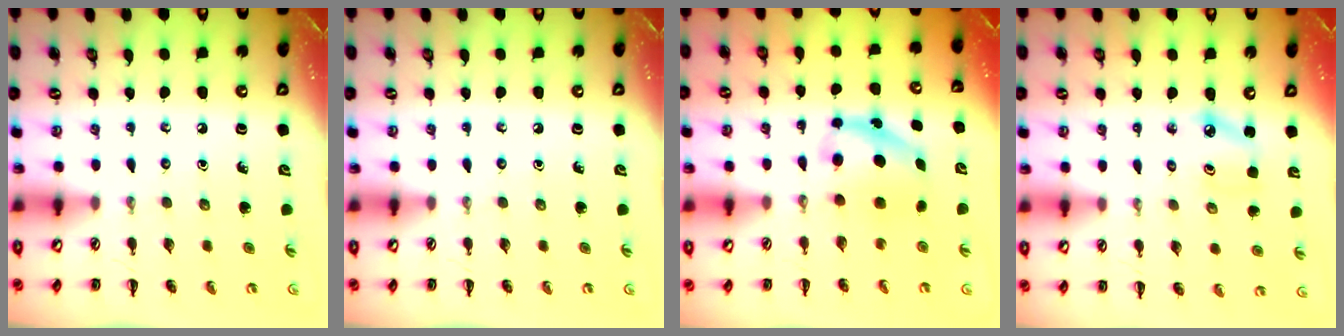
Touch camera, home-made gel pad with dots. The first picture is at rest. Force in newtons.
{"total": 0.0}
{"total": 6.1, "press": 6.0, "slide": 0.9}
{"total": 4.0, "press": 3.9, "slide": 0.8}